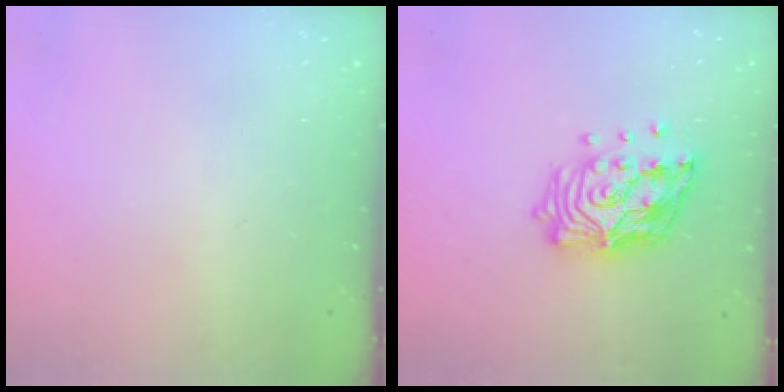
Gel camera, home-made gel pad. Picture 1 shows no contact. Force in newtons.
{"total": 16.1, "press": 16.0, "slide": 2.3}